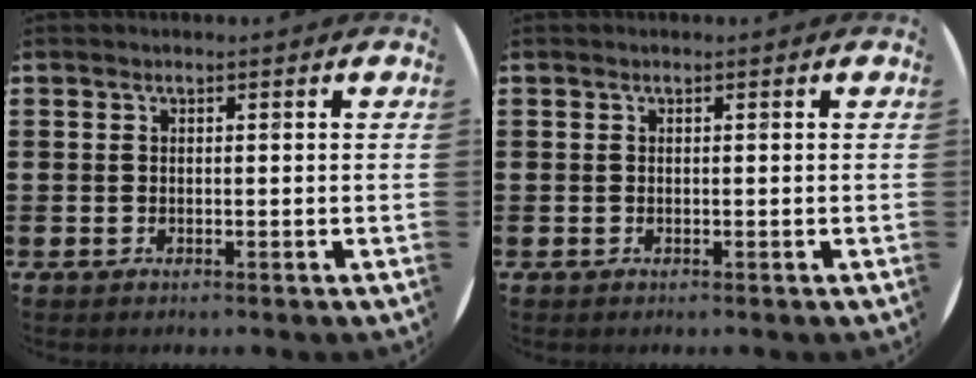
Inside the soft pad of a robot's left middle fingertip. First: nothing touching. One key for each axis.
{"total": 0.0}